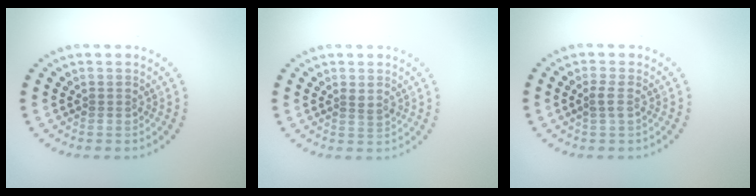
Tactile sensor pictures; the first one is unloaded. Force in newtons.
{"total": 1.1, "press": 0.9, "slide": 0.6}
{"total": 1.0, "press": 0.9, "slide": 0.4}